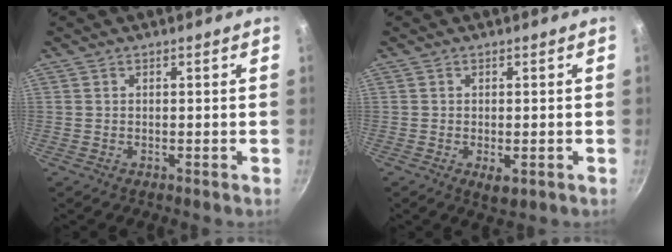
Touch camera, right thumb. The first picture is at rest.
{"total": 2.5, "force": [-0.8, 1.2, 2.1], "torque": [-0.034, -0.005, -0.009]}